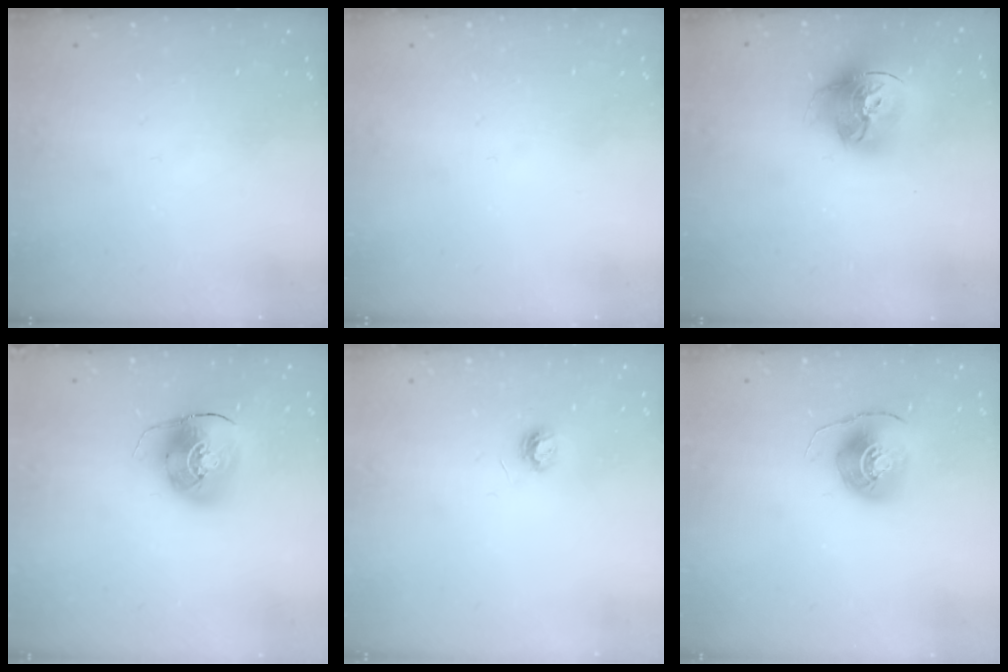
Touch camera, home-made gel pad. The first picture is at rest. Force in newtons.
{"total": 0.0}
{"total": 17.9, "press": 17.9, "slide": 1.6}
{"total": 10.0, "press": 9.9, "slide": 1.5}
{"total": 3.9, "press": 3.9, "slide": 0.5}
{"total": 8.8, "press": 8.7, "slide": 0.7}